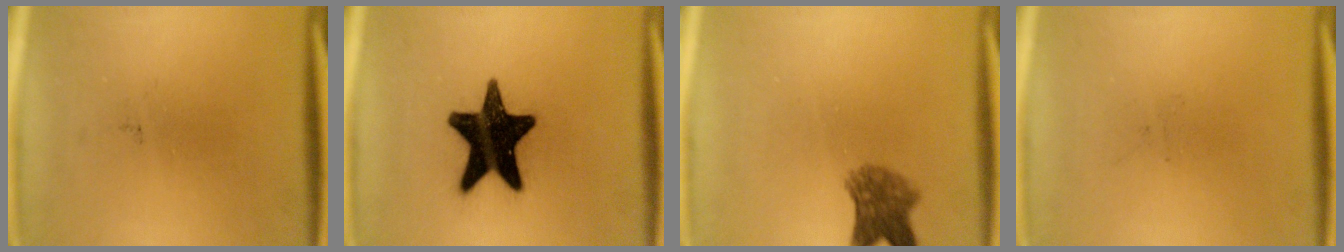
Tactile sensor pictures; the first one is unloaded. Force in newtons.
{"total": 18.6}
{"total": 5.2}
{"total": 0.0}